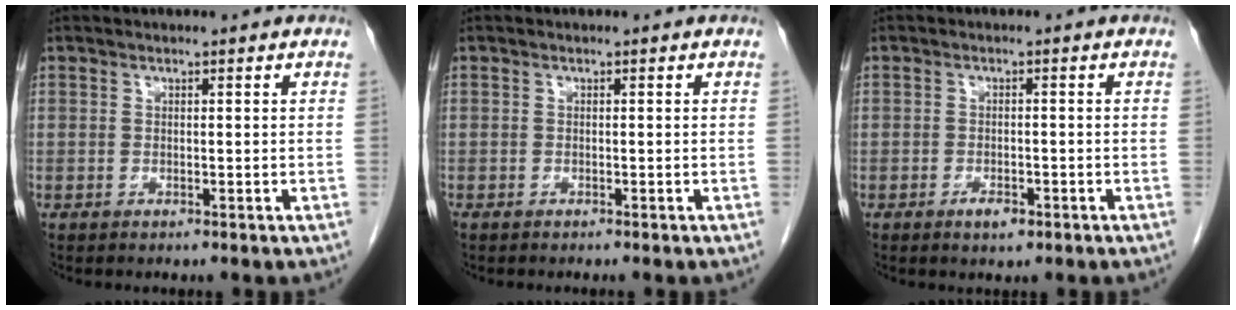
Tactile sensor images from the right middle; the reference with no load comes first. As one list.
[{"total": 0.5, "force": [-0.5, 0.0, 0.2], "torque": [-0.003, 0.000, -0.010]}, {"total": 2.2, "force": [-1.3, 0.9, 1.6], "torque": [-0.027, 0.002, -0.017]}]